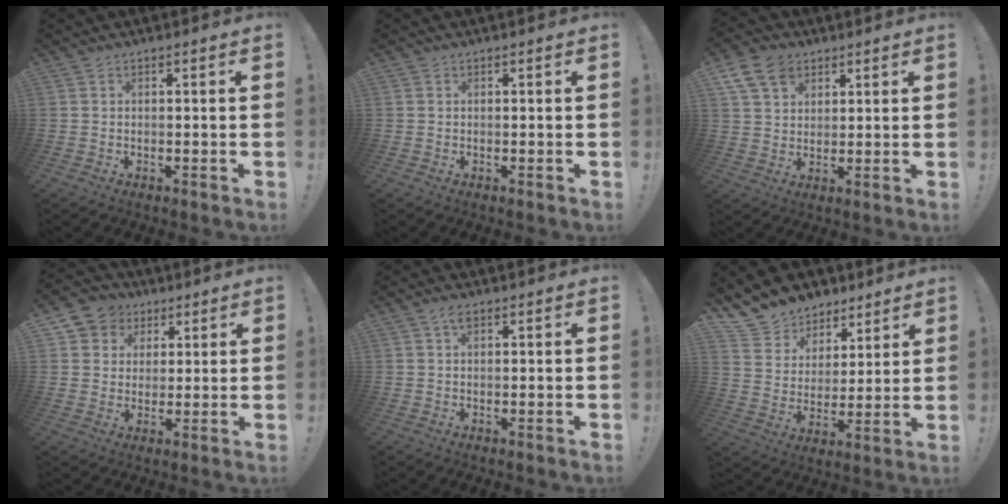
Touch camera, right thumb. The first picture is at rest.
{"total": 0.0}
{"total": 10.4, "force": [5.7, 7.4, 4.5], "torque": [-0.075, -0.021, 0.114]}
{"total": 7.4, "force": [2.4, 6.9, 1.3], "torque": [-0.014, -0.014, 0.052]}
{"total": 2.5, "force": [1.4, 1.1, 1.7], "torque": [-0.021, -0.002, 0.021]}
{"total": 11.1, "force": [8.6, 6.9, 1.4], "torque": [-0.038, -0.069, 0.166]}